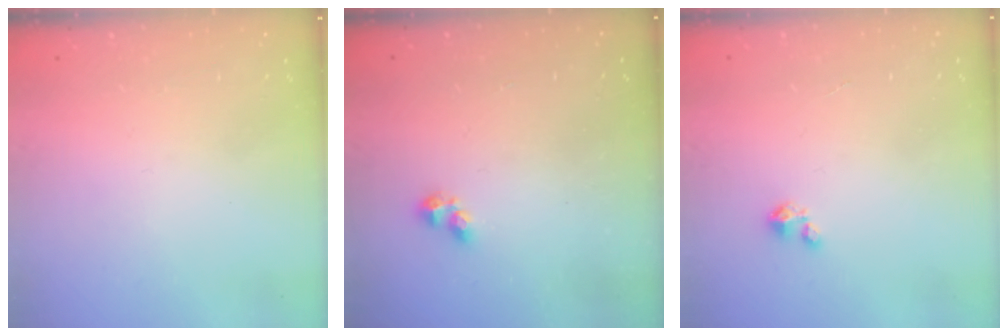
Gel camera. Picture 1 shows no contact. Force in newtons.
{"total": 1.8, "press": 1.7, "slide": 0.5}
{"total": 2.1, "press": 2.1, "slide": 0.2}